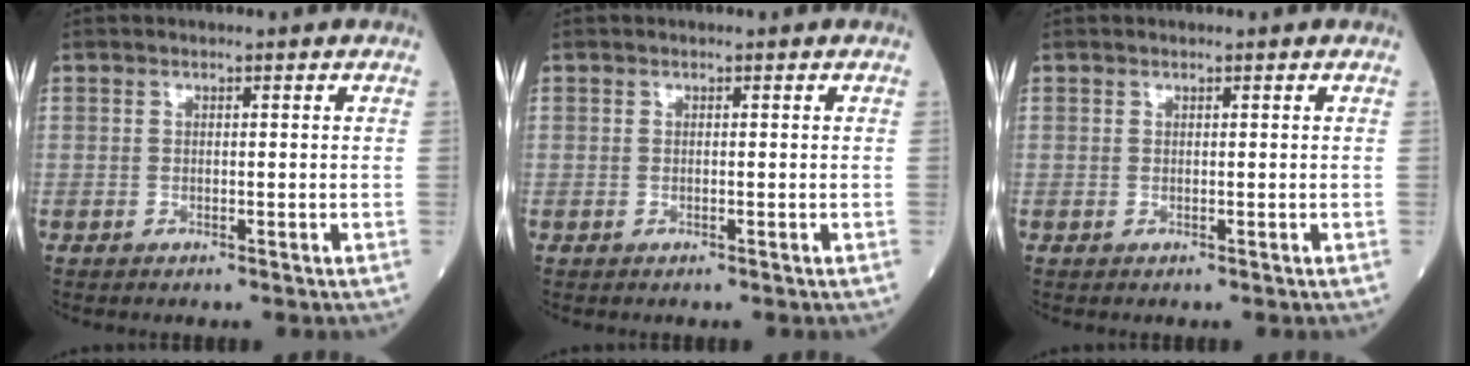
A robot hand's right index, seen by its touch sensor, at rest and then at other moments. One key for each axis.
{"total": 0.0}
{"total": 0.0}